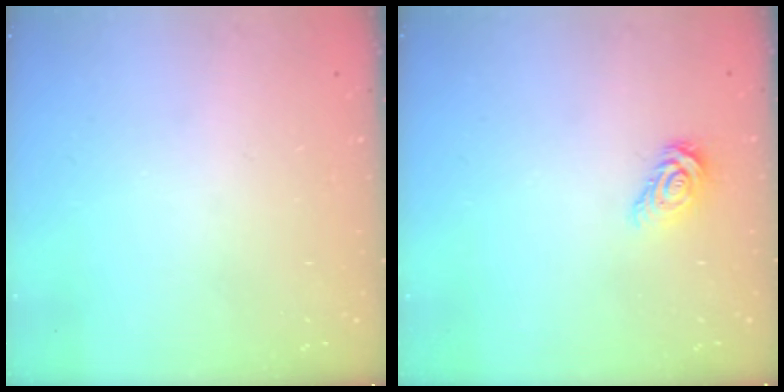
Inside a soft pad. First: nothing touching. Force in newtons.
{"total": 5.1, "press": 5.1, "slide": 0.3}